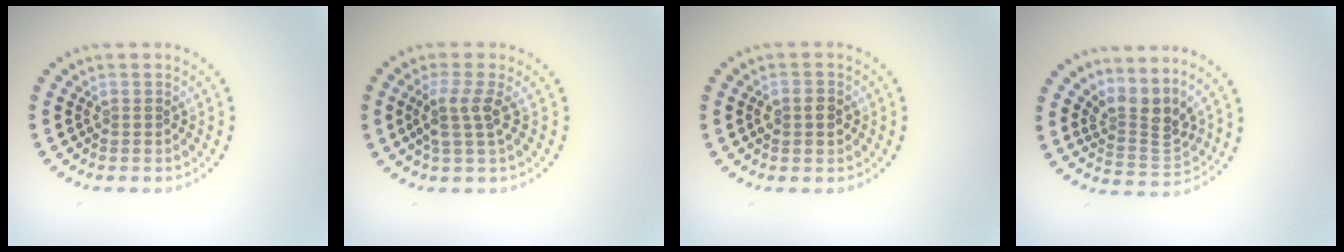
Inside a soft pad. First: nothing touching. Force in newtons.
{"total": 2.6, "press": 2.0, "slide": 1.7}
{"total": 1.9, "press": 1.9, "slide": 0.2}
{"total": 3.3, "press": 2.3, "slide": 2.4}